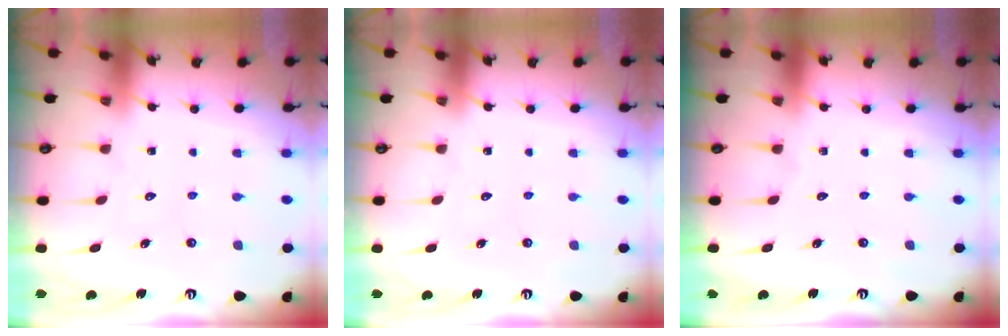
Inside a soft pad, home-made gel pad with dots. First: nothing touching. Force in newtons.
{"total": 0.0}
{"total": 0.0}